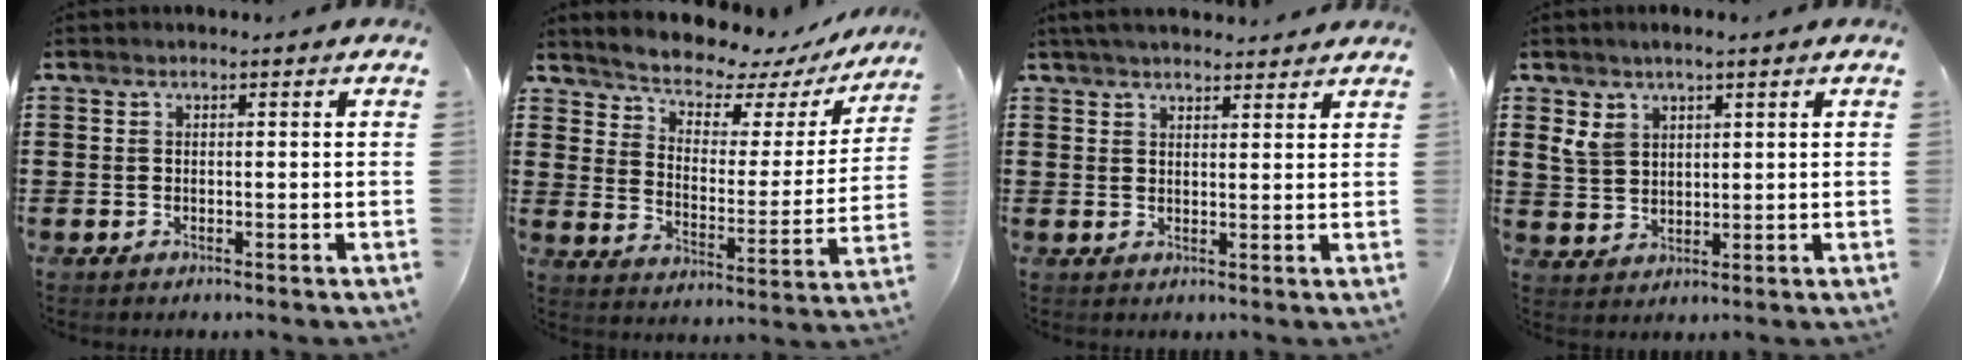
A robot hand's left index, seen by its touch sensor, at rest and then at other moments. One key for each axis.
{"total": 5.9, "fx": 5.6, "fy": 1.2, "fz": 1.3, "tx": -0.049, "ty": -0.048, "tz": 0.090}
{"total": 3.1, "fx": 3.0, "fy": 0.3, "fz": 0.8, "tx": -0.024, "ty": -0.001, "tz": 0.057}
{"total": 3.9, "fx": 2.4, "fy": 2.4, "fz": 1.9, "tx": -0.045, "ty": 0.010, "tz": 0.044}